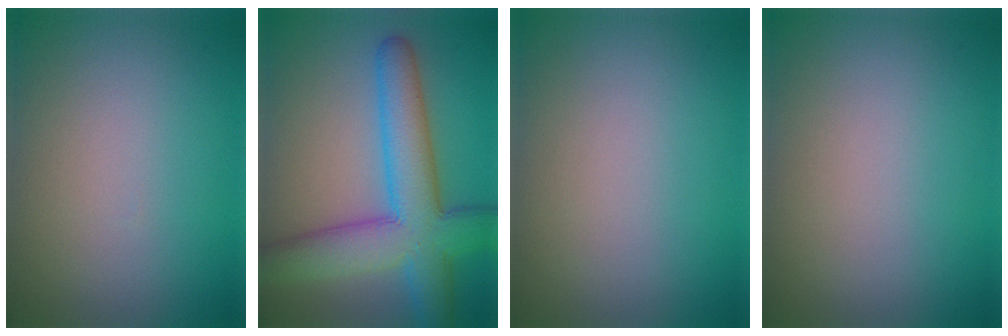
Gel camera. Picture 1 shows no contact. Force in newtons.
{"total": 9.0, "press": 9.0, "slide": 0.5}
{"total": 0.0}
{"total": 0.0}